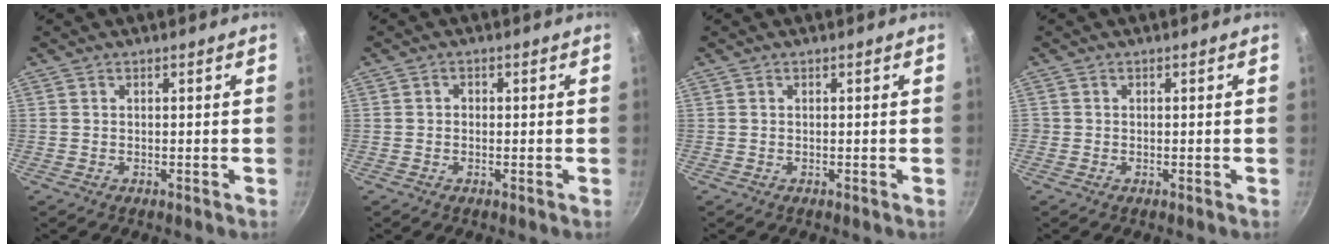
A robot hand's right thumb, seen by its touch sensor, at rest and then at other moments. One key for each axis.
{"total": 0.8, "fx": -0.1, "fy": 0.7, "fz": 0.4, "tx": -0.004, "ty": 0.004, "tz": -0.003}
{"total": 0.0}
{"total": 0.5, "fx": -0.1, "fy": 0.5, "fz": 0.0, "tx": 0.001, "ty": 0.000, "tz": -0.005}